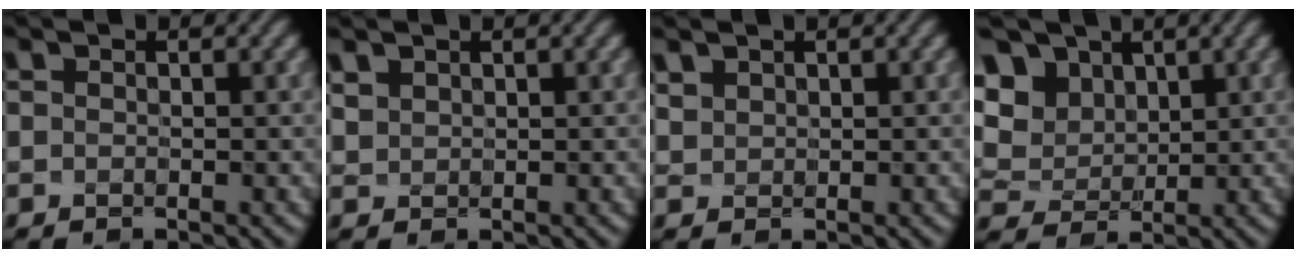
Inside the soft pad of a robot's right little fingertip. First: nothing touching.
{"total": 2.5, "force": [1.4, 1.8, 1.0], "torque": [-0.045, 0.013, 0.028]}
{"total": 2.8, "force": [1.5, 2.1, 1.1], "torque": [-0.051, 0.015, 0.027]}
{"total": 8.2, "force": [4.0, 6.3, 3.4], "torque": [-0.099, 0.017, 0.070]}